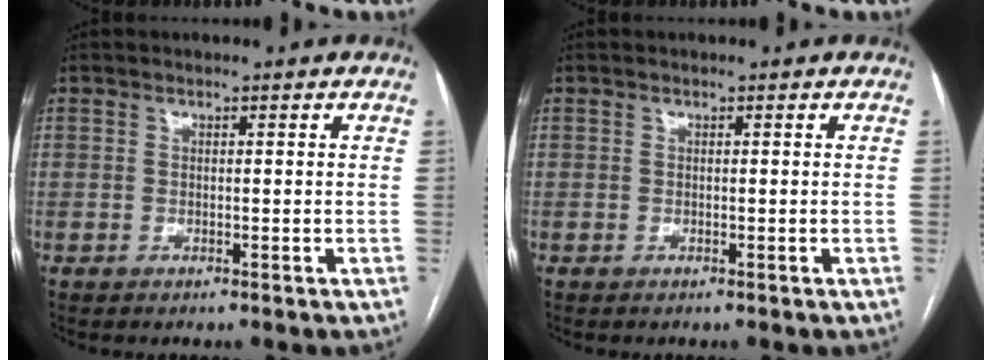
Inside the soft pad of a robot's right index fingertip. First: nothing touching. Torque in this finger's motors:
{"motor_torque": [0.00, 0.00, 0.00, 0.00]}